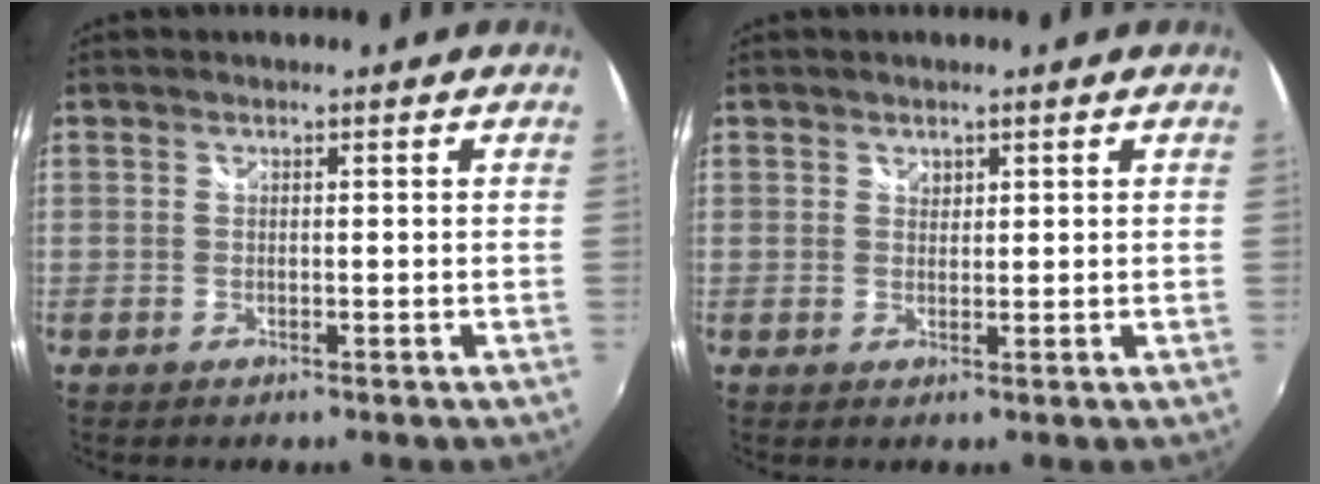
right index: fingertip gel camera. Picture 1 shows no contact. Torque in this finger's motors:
{"motor_torque": [0.00, 0.00, 0.00, 0.01]}